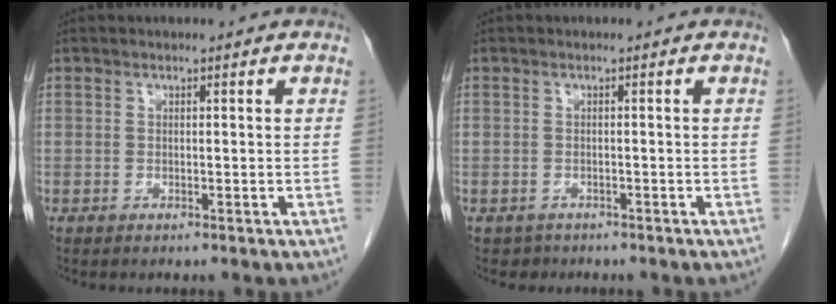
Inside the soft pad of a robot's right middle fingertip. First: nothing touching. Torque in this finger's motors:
{"motor_torque": [-0.11, 0.05, -0.05, -0.02]}